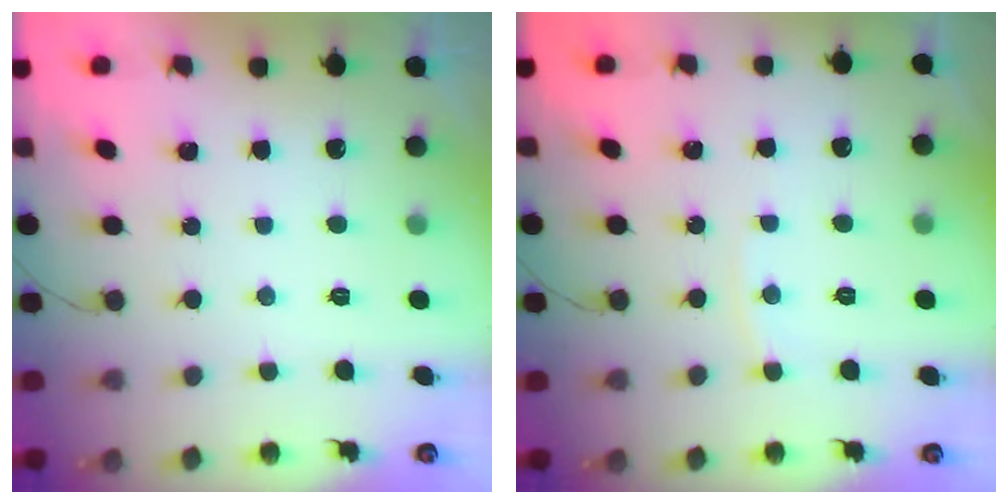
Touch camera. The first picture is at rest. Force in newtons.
{"total": 2.8, "press": 2.8, "slide": 0.4}